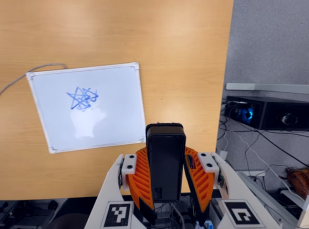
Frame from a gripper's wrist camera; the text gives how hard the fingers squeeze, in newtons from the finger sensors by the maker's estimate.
{"total": 9.8, "left": 8.2, "right": 11.5}